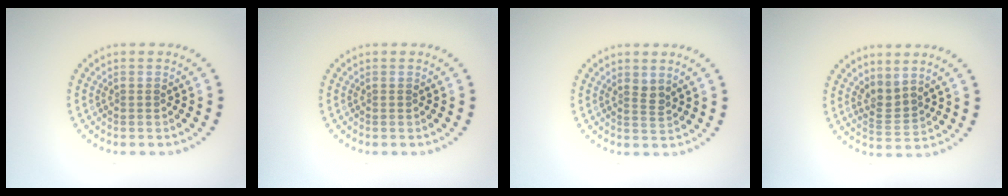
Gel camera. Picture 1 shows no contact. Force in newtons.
{"total": 0.0}
{"total": 1.2, "press": 0.9, "slide": 0.8}
{"total": 2.2, "press": 1.6, "slide": 1.6}